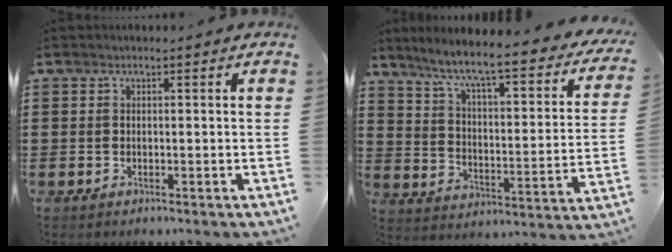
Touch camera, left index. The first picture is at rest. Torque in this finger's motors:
{"motor_torque": [2.14, 0.00, 0.78, 0.21]}